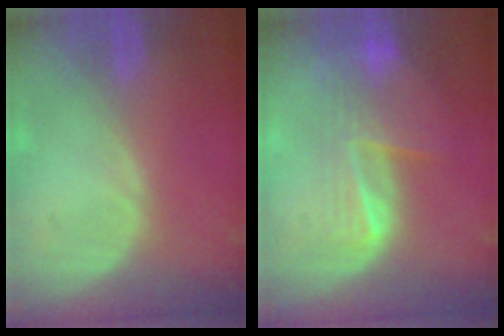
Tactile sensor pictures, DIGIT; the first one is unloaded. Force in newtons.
{"total": 7.2, "press": 6.6, "slide": 2.9}